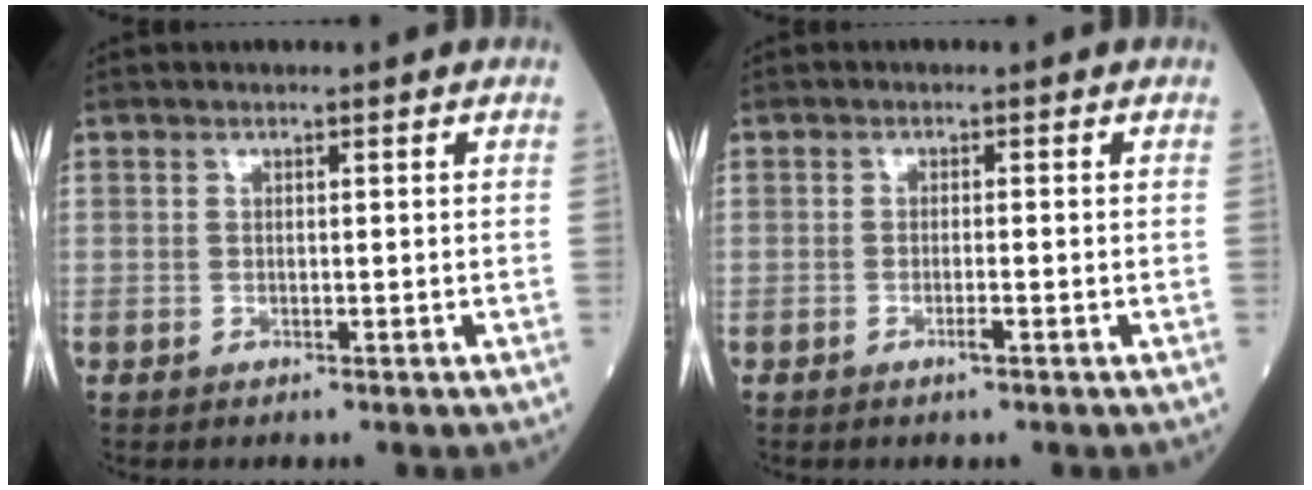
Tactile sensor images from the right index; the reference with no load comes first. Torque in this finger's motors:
{"motor_torque": [-0.08, -0.03, -0.03, 0.00]}